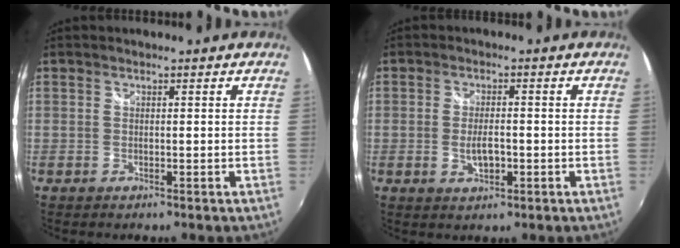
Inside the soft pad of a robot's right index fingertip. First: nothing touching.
{"total": 3.8, "force": [-0.9, 1.8, 3.3], "torque": [-0.062, -0.004, -0.014]}